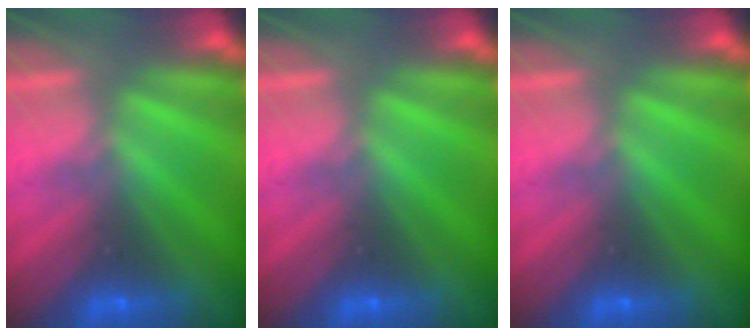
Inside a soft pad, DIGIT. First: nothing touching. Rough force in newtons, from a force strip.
{"total": 0.0}
{"total": 0.0}